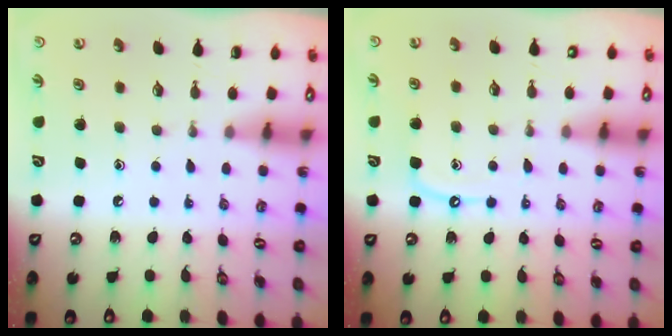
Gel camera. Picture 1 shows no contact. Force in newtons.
{"total": 6.4, "press": 6.4, "slide": 0.7}